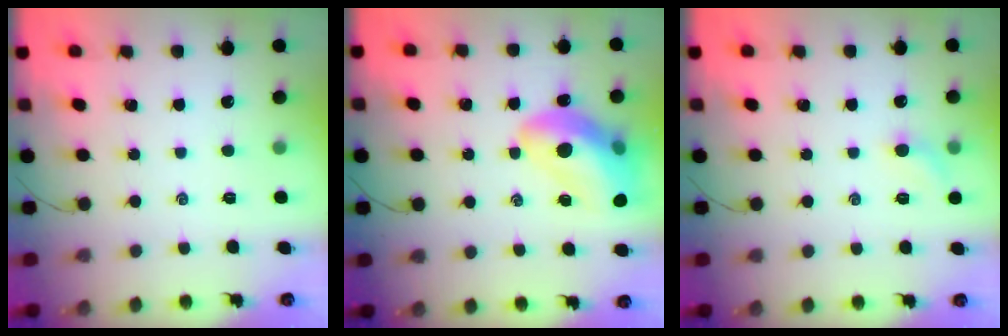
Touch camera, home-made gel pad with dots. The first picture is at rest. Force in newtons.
{"total": 17.1, "press": 16.4, "slide": 4.6}
{"total": 5.2, "press": 4.9, "slide": 1.7}